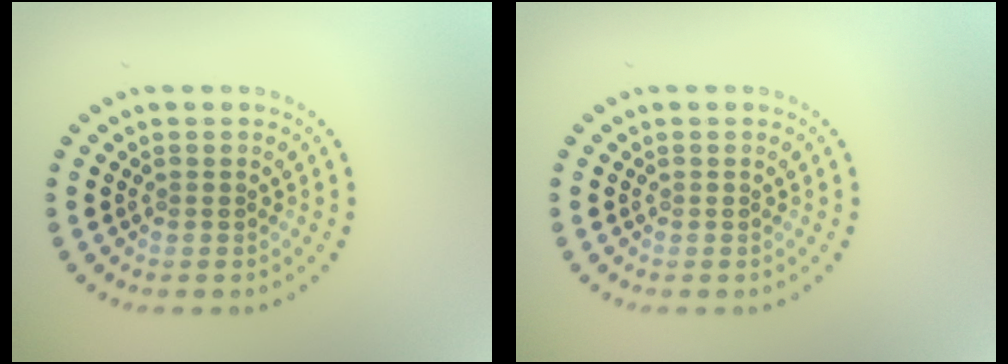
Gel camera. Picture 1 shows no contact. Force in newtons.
{"total": 0.0}